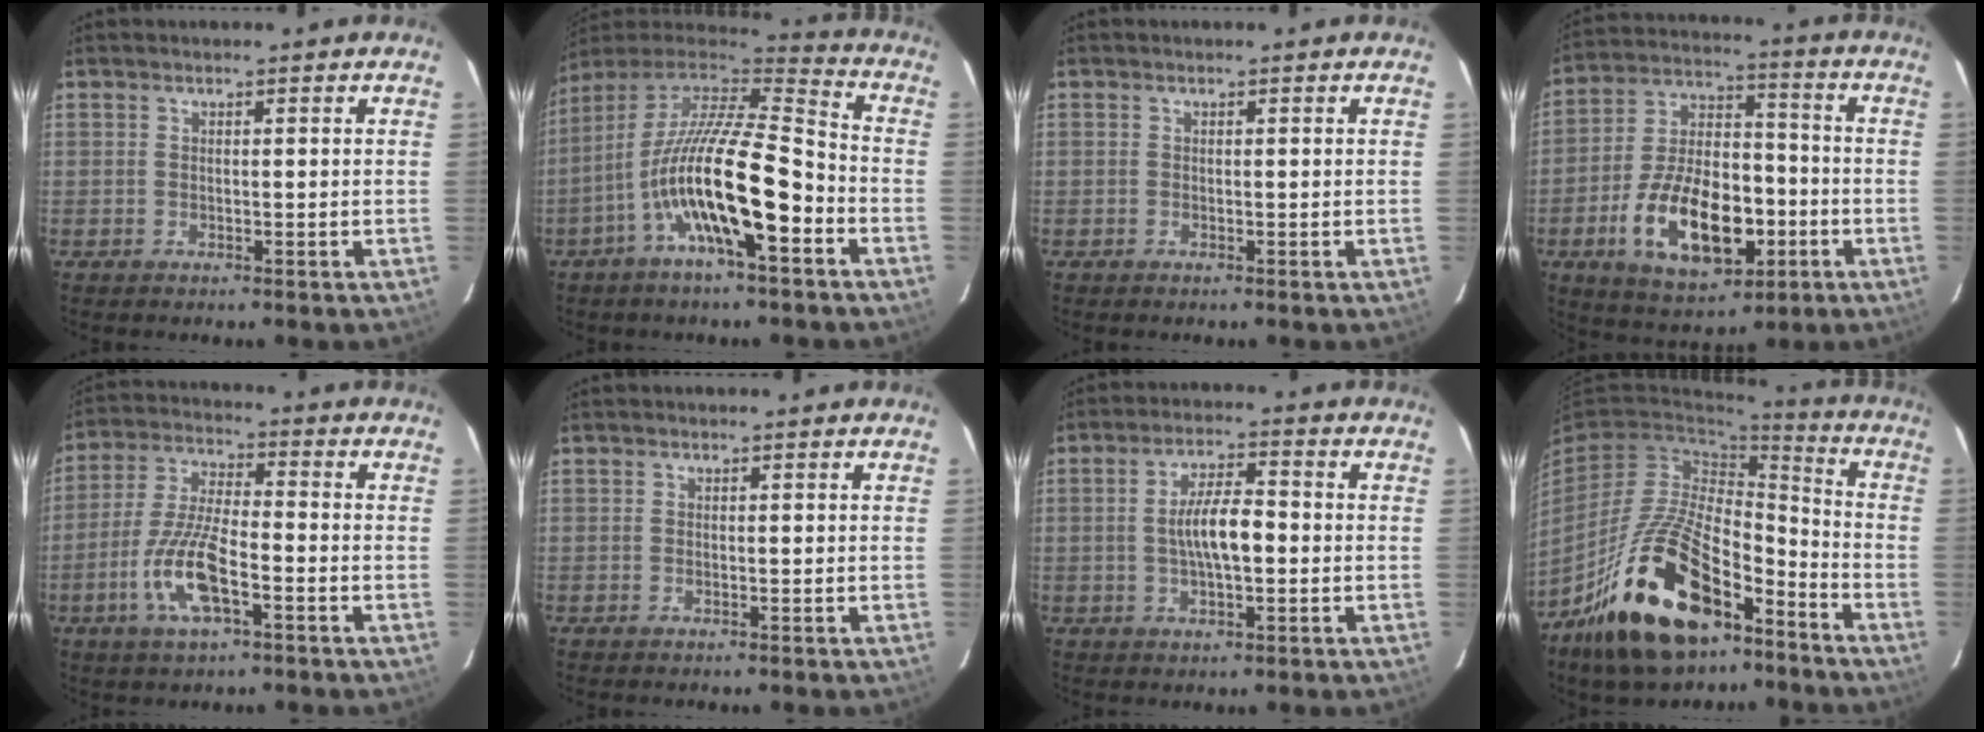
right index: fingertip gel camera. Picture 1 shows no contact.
{"total": 18.7, "force": [-7.5, 4.3, 16.5], "torque": [-0.293, -0.022, -0.144]}
{"total": 0.0}
{"total": 19.0, "force": [-6.4, 10.2, 14.7], "torque": [-0.294, 0.009, -0.092]}
{"total": 11.6, "force": [-4.8, 3.3, 10.1], "torque": [-0.214, -0.004, -0.094]}
{"total": 0.0}
{"total": 7.4, "force": [-0.6, 2.4, 7.0], "torque": [-0.129, 0.008, -0.008]}
{"total": 22.6, "force": [-13.6, 10.6, 14.6], "torque": [-0.277, 0.002, -0.225]}